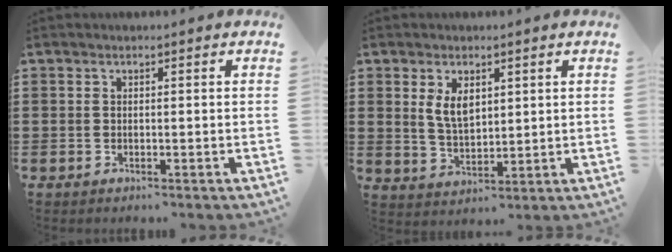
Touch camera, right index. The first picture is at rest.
{"total": 4.4, "force": [1.9, 2.2, 3.3], "torque": [-0.063, 0.003, 0.032]}